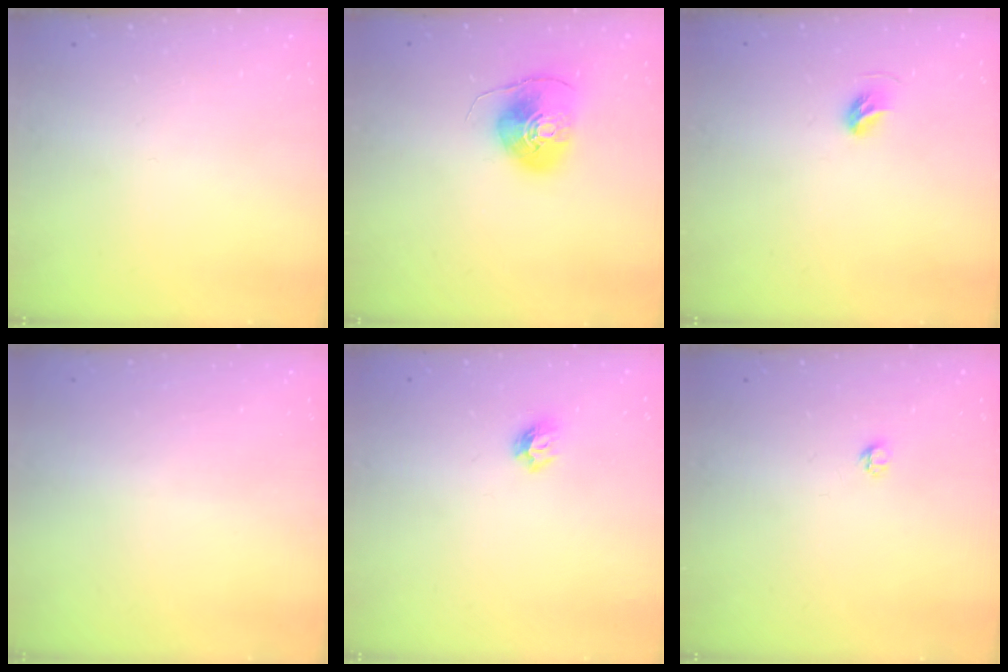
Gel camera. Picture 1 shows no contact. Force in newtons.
{"total": 8.4, "press": 8.3, "slide": 1.5}
{"total": 4.9, "press": 4.8, "slide": 1.1}
{"total": 0.9, "press": 0.9, "slide": 0.1}
{"total": 6.4, "press": 6.4, "slide": 0.7}
{"total": 2.7, "press": 2.7, "slide": 0.4}